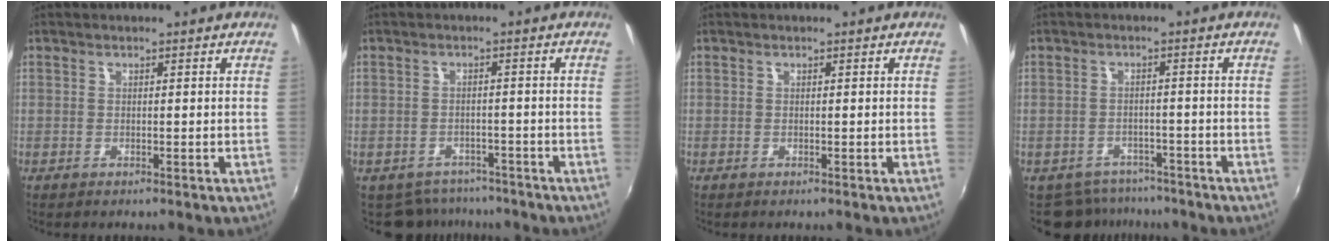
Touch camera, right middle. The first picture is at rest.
{"total": 6.7, "force": [-5.6, 3.6, 0.9], "torque": [-0.031, -0.002, -0.077]}
{"total": 0.0}
{"total": 6.9, "force": [-5.8, 3.6, 0.9], "torque": [-0.027, 0.003, -0.082]}